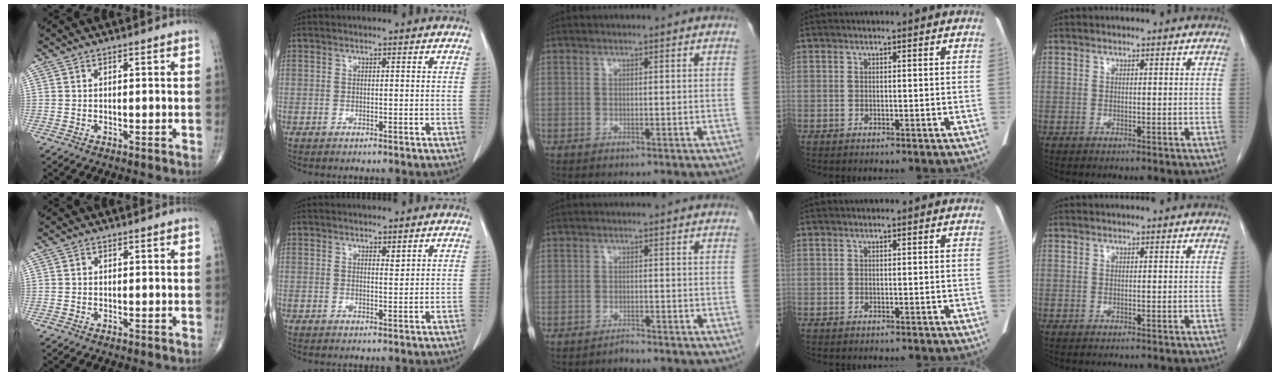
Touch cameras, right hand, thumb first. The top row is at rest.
{"thumb": {"total": 0.6, "force": [-0.1, 0.6, 0.2], "torque": [0.001, 0.002, -0.002]}, "index": {"total": 0.9, "force": [0.7, 0.2, 0.5], "torque": [-0.011, -0.007, 0.012]}, "middle": {"total": 0.9, "force": [-0.8, 0.0, -0.2], "torque": [0.008, -0.003, -0.014]}}